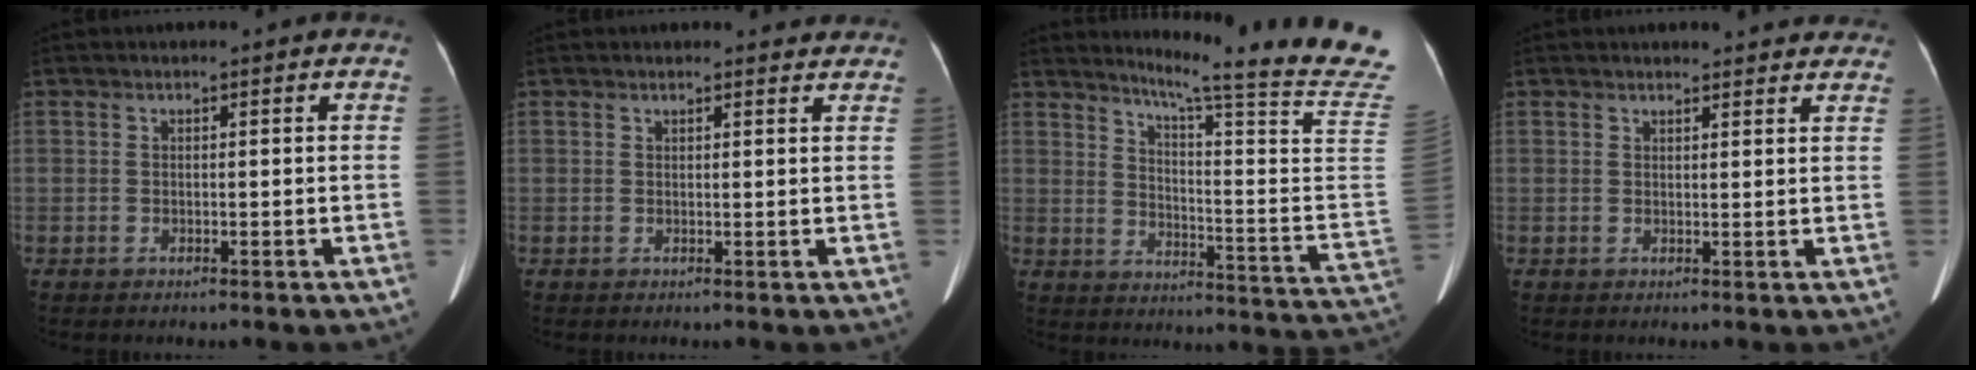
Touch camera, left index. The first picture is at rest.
{"total": 2.8, "force": [2.7, 0.5, 0.2], "torque": [-0.006, -0.001, 0.021]}
{"total": 24.3, "force": [21.0, -2.8, 12.0], "torque": [-0.175, -0.150, 0.256]}
{"total": 7.6, "force": [7.1, 1.7, 2.2], "torque": [-0.015, 0.003, 0.065]}